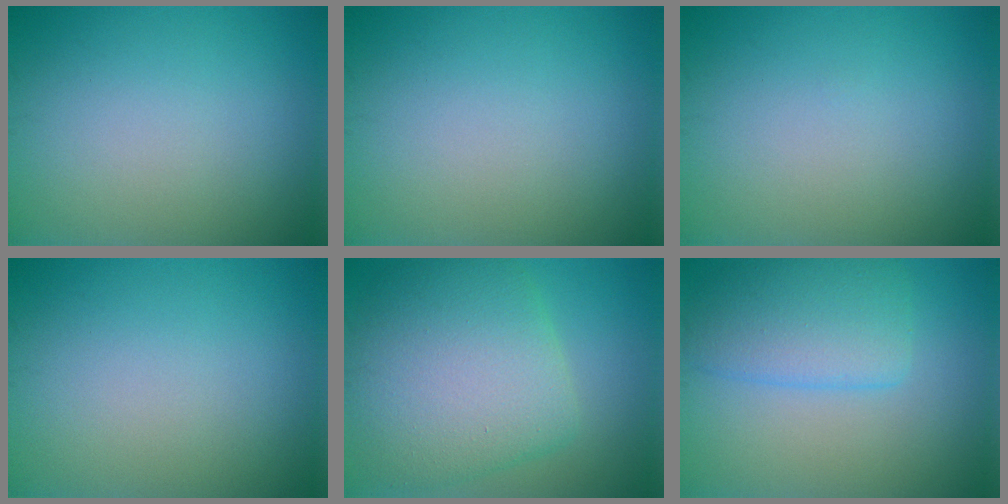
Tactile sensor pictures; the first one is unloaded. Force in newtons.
{"total": 0.0}
{"total": 0.0}
{"total": 0.0}
{"total": 8.8, "press": 8.8, "slide": 0.3}
{"total": 4.4, "press": 4.4, "slide": 0.4}